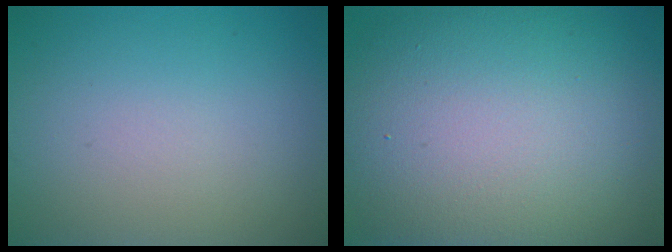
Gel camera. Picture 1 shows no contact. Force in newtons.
{"total": 15.5, "press": 15.4, "slide": 0.4}